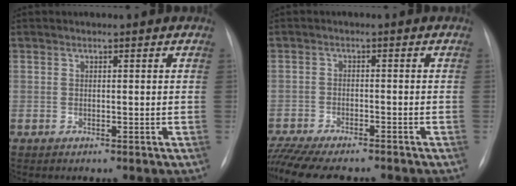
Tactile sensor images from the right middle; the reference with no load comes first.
{"total": 12.4, "force": [-10.9, 2.4, 5.5], "torque": [-0.097, -0.011, -0.163]}